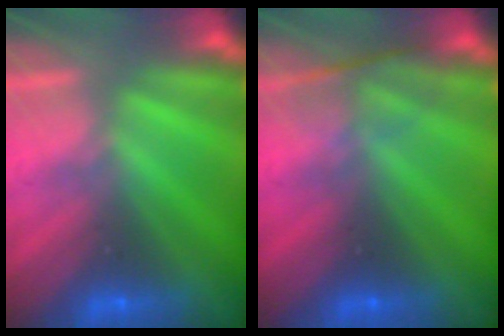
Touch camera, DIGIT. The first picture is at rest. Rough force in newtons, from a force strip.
{"total": 2.3}